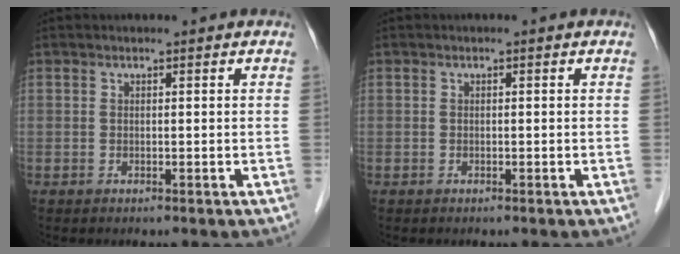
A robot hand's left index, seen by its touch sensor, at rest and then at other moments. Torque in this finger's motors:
{"motor_torque": [0.00, 0.00, -0.01, 0.00]}